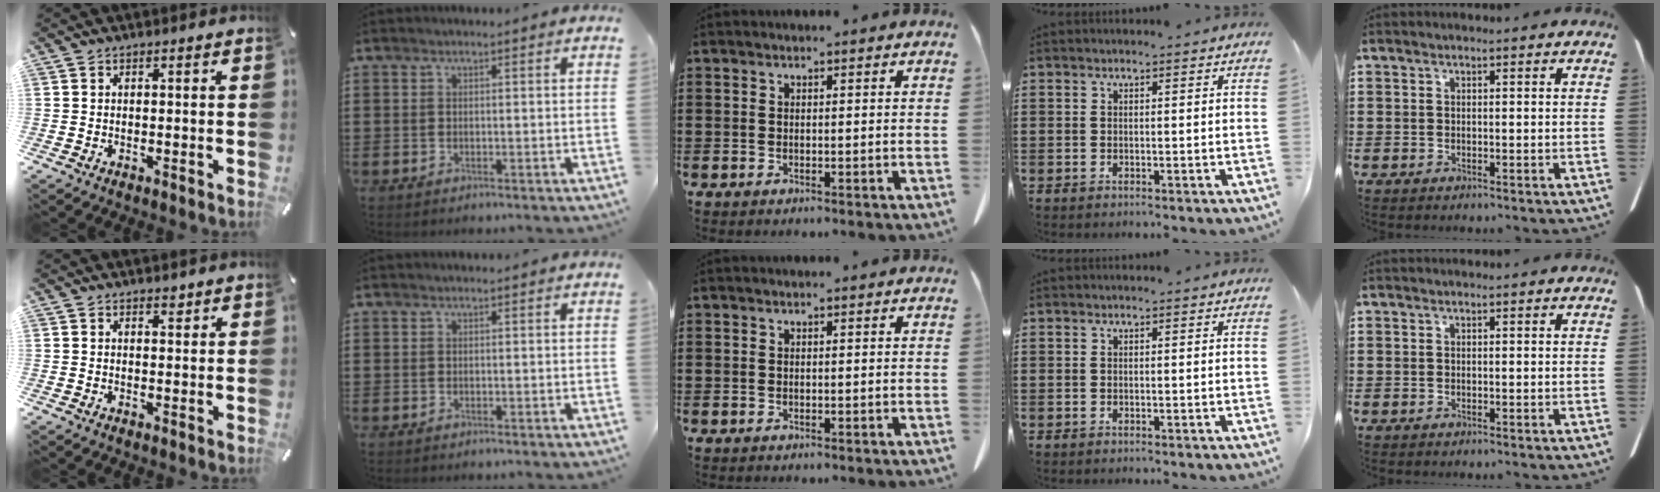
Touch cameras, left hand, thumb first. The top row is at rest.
{"thumb": {"total": 1.3, "force": [1.0, 0.8, 0.5], "torque": [-0.002, -0.002, 0.016]}}